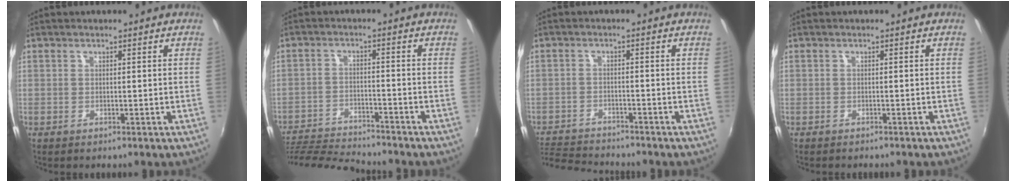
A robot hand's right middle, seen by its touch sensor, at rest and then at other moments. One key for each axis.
{"total": 14.3, "fx": -13.4, "fy": 1.8, "fz": 4.8, "tx": -0.121, "ty": -0.013, "tz": -0.231}
{"total": 9.3, "fx": -8.7, "fy": 2.1, "fz": 2.4, "tx": -0.077, "ty": -0.009, "tz": -0.148}
{"total": 1.3, "fx": -1.2, "fy": 0.3, "fz": 0.3, "tx": -0.010, "ty": -0.008, "tz": -0.018}